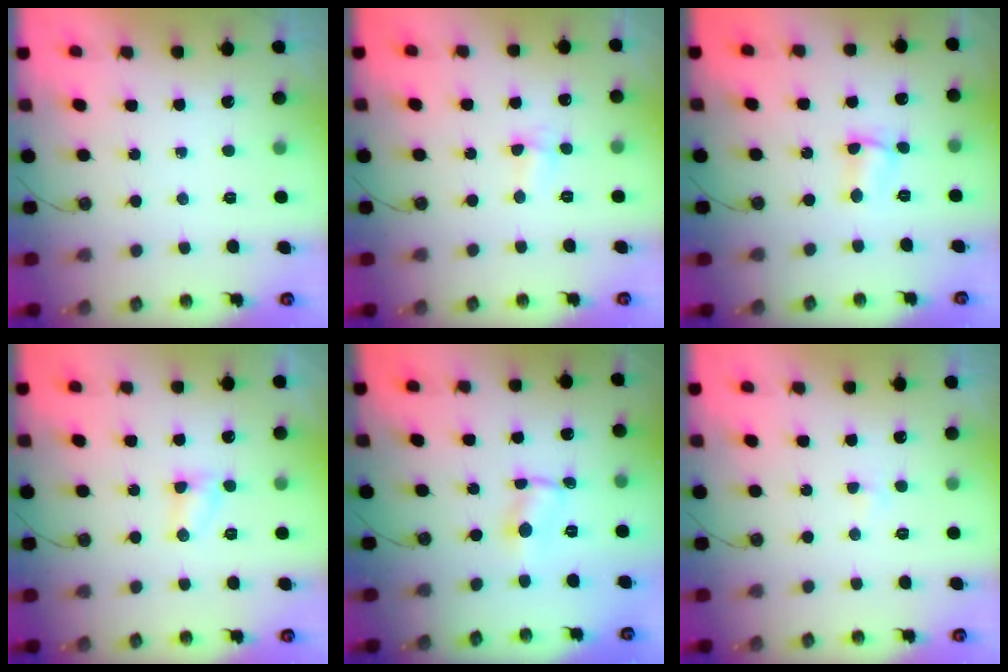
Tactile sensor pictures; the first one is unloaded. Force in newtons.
{"total": 2.9, "press": 2.7, "slide": 1.0}
{"total": 2.1, "press": 2.0, "slide": 0.5}
{"total": 3.3, "press": 3.3, "slide": 0.3}
{"total": 0.7, "press": 0.7, "slide": 0.1}
{"total": 2.1, "press": 2.1, "slide": 0.3}